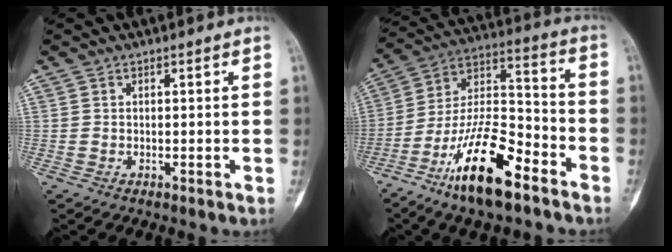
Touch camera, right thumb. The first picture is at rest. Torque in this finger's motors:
{"motor_torque": [0.28, 0.26, 1.61, -1.17, 0.19]}